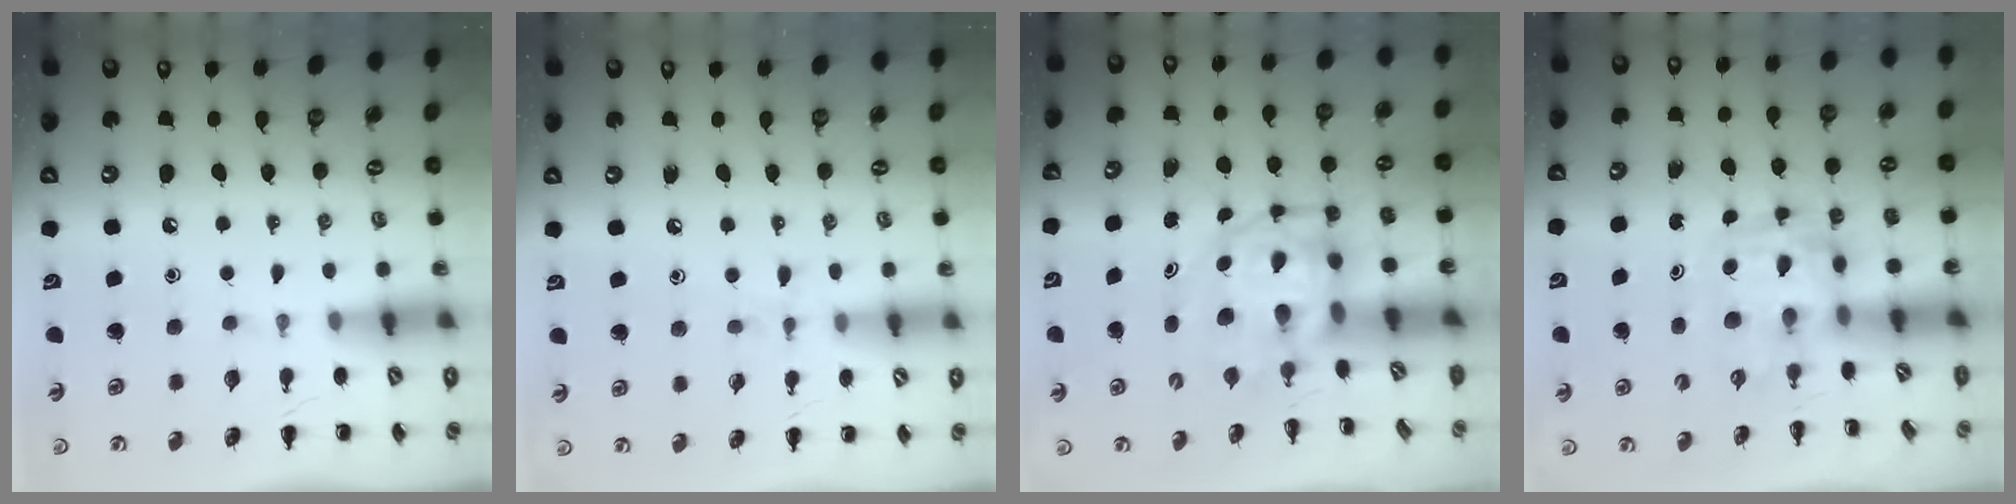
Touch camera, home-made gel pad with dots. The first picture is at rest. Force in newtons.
{"total": 6.8, "press": 6.5, "slide": 2.1}
{"total": 5.2, "press": 5.0, "slide": 1.1}
{"total": 3.5, "press": 3.5, "slide": 0.6}